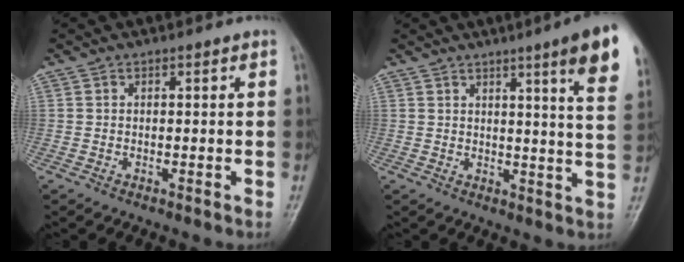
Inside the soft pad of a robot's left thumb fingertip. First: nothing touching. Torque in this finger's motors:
{"motor_torque": [0.63, 0.50, 1.57, -1.21, 0.09]}